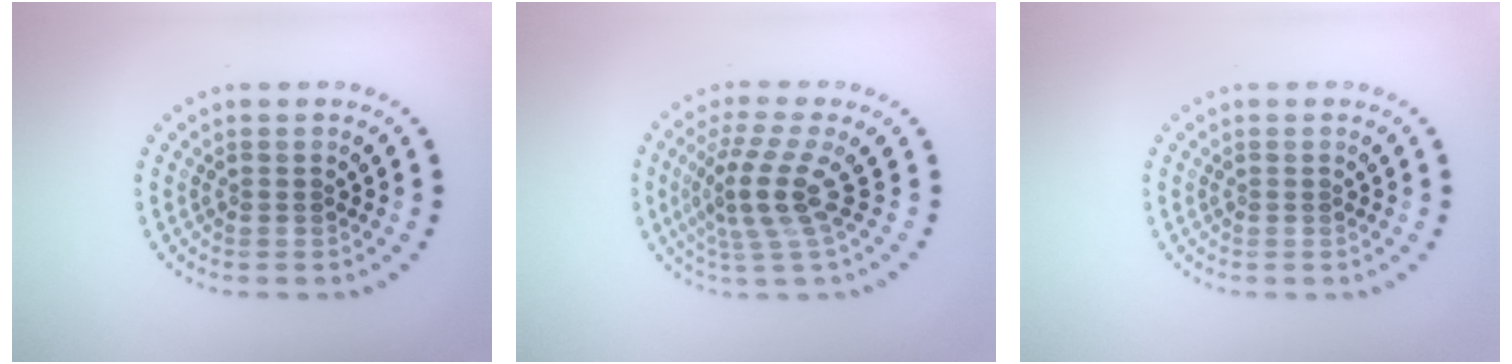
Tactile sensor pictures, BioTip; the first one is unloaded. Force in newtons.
{"total": 4.0, "press": 2.8, "slide": 2.7}
{"total": 0.0}